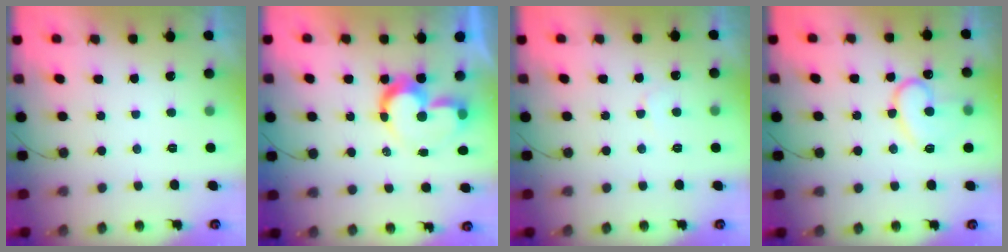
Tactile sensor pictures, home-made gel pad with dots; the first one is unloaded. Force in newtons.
{"total": 10.5, "press": 10.4, "slide": 0.9}
{"total": 3.6, "press": 3.6, "slide": 0.3}
{"total": 14.7, "press": 14.6, "slide": 1.5}